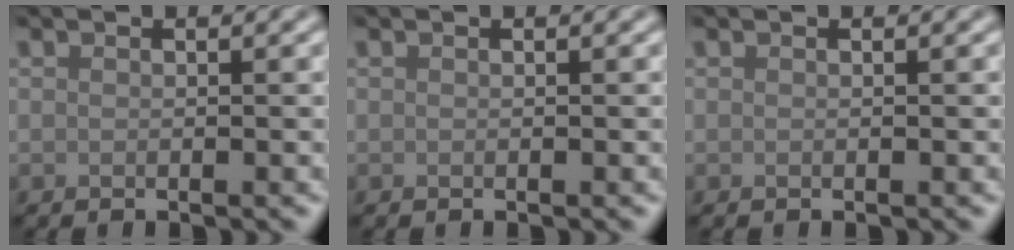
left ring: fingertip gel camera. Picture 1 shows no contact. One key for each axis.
{"total": 0.0}
{"total": 0.0}